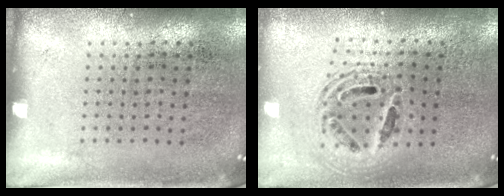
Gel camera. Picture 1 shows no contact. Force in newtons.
{"total": 1.8, "press": 1.5, "slide": 1.0}